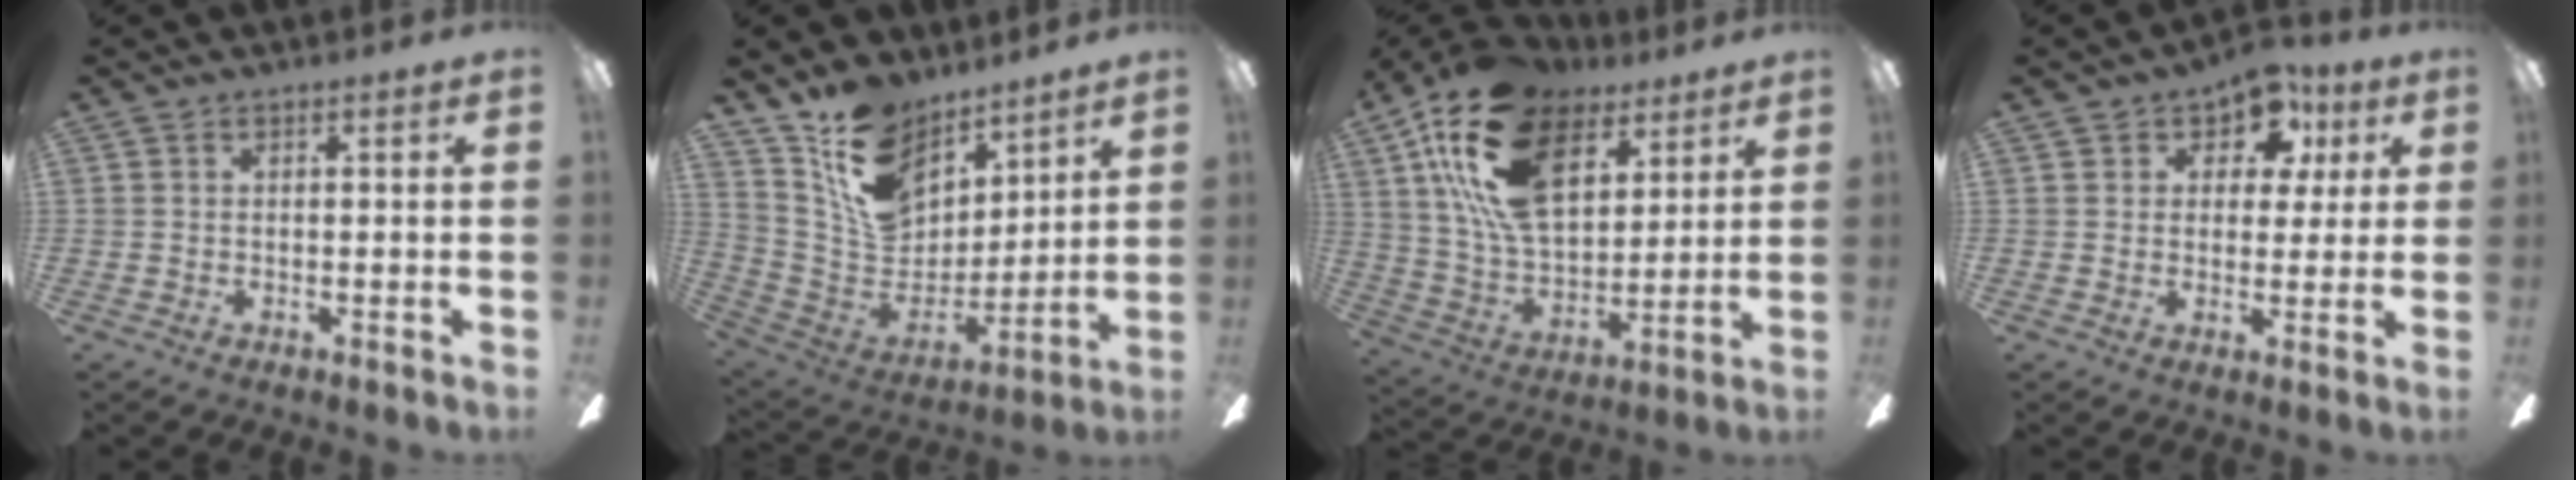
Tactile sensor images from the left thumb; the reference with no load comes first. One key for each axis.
{"total": 16.0, "fx": 11.2, "fy": 9.7, "fz": 6.0, "tx": -0.119, "ty": -0.071, "tz": 0.220}
{"total": 22.4, "fx": 12.5, "fy": 12.4, "fz": 13.8, "tx": -0.293, "ty": -0.052, "tz": 0.226}
{"total": 8.6, "fx": 4.7, "fy": 5.9, "fz": 4.2, "tx": -0.053, "ty": -0.016, "tz": 0.082}